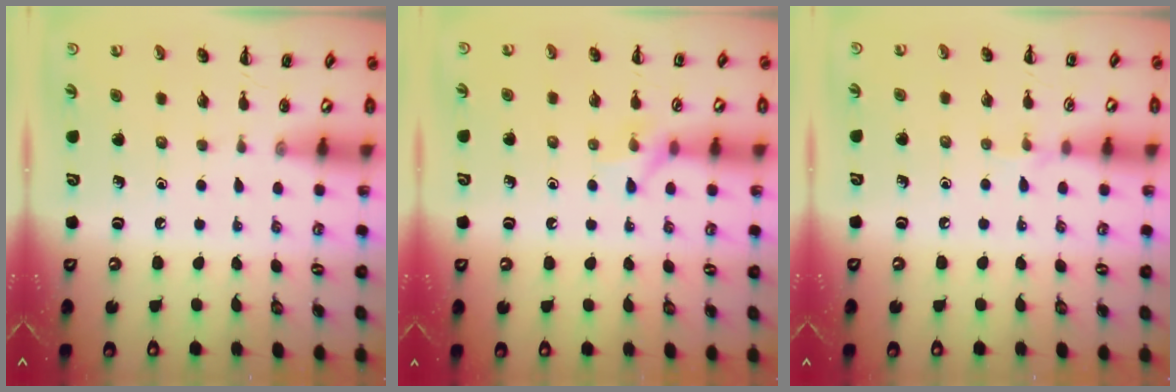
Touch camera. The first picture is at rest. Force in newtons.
{"total": 6.4, "press": 6.3, "slide": 0.9}
{"total": 4.1, "press": 3.9, "slide": 1.5}